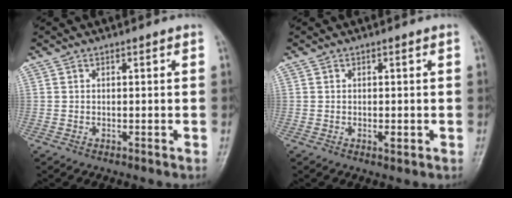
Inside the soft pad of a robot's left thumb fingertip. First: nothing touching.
{"total": 1.5, "force": [-0.3, 0.6, 1.3], "torque": [-0.018, -0.002, -0.003]}